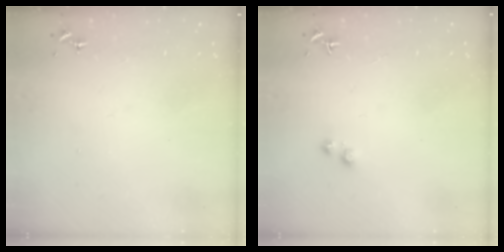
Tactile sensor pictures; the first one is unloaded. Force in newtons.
{"total": 2.7, "press": 2.6, "slide": 0.9}